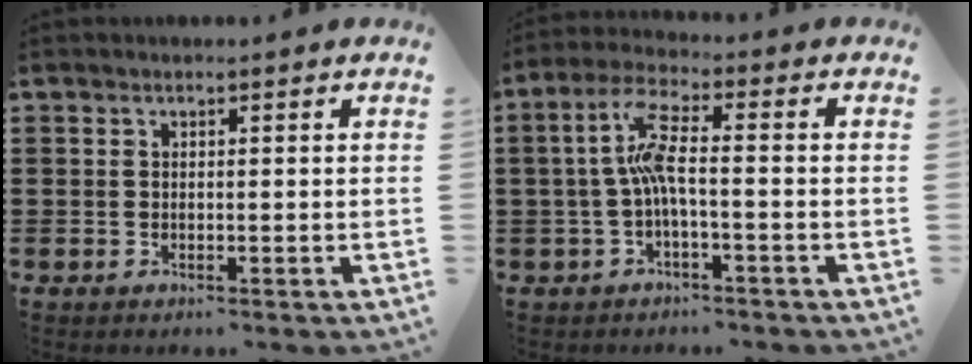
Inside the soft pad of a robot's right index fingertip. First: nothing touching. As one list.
[{"total": 6.6, "force": [-1.0, 1.2, 6.4], "torque": [-0.139, -0.003, -0.026]}]